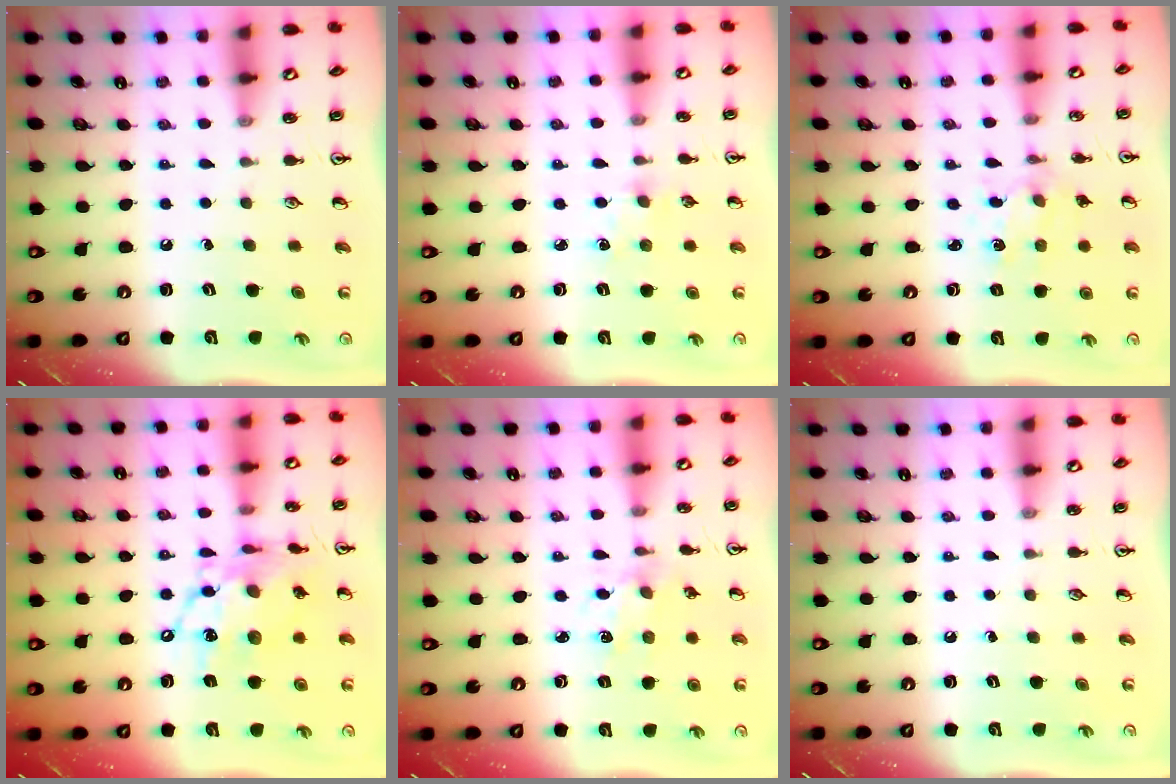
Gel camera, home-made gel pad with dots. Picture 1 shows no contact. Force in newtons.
{"total": 3.5, "press": 3.5, "slide": 0.5}
{"total": 1.5, "press": 1.5, "slide": 0.0}
{"total": 14.4, "press": 14.4, "slide": 1.1}
{"total": 2.0, "press": 2.0, "slide": 0.2}
{"total": 0.0}